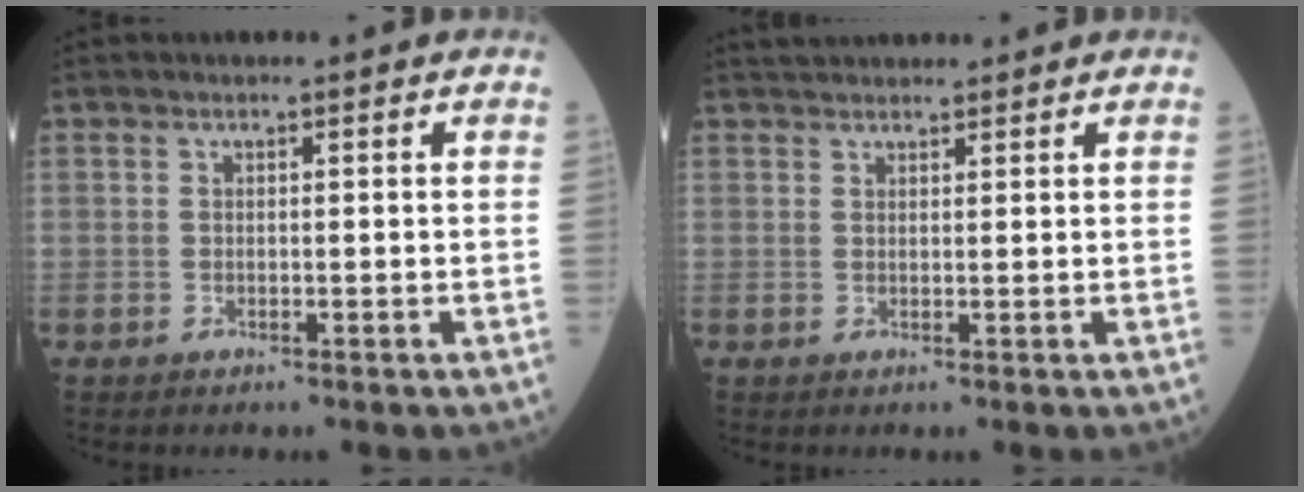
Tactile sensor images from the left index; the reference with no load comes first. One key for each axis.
{"total": 5.2, "fx": 4.9, "fy": 0.8, "fz": 1.5, "tx": -0.019, "ty": 0.038, "tz": 0.074}